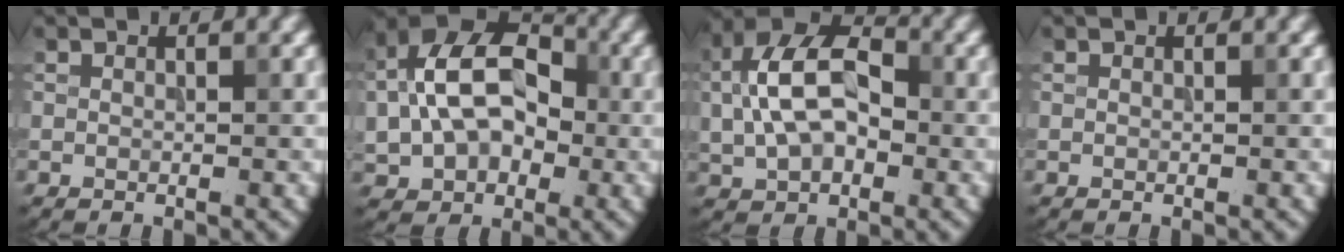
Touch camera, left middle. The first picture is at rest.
{"total": 10.9, "force": [0.8, 7.6, 7.8], "torque": [-0.151, 0.017, 0.005]}
{"total": 9.1, "force": [0.6, 5.7, 7.1], "torque": [-0.143, 0.018, 0.000]}
{"total": 0.0}